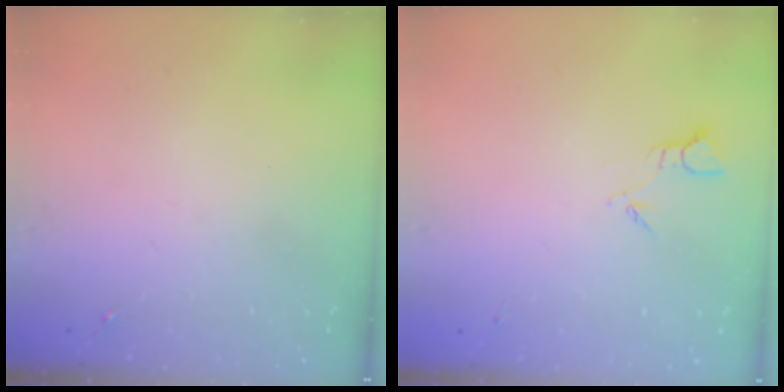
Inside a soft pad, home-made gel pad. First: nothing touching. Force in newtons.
{"total": 2.7, "press": 2.7, "slide": 0.3}